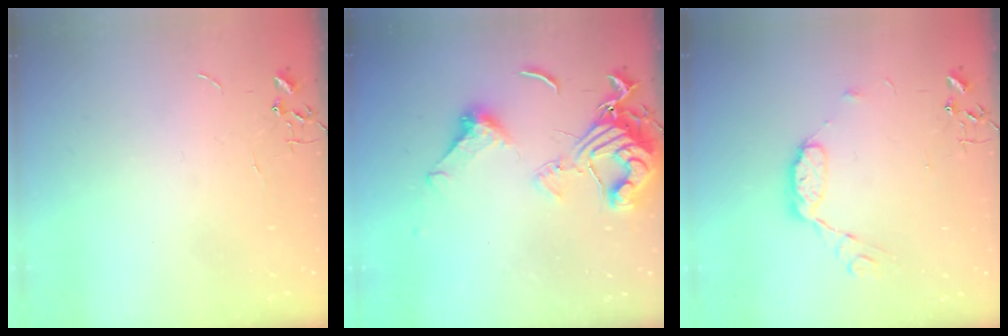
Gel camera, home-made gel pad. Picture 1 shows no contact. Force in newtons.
{"total": 15.7, "press": 15.6, "slide": 1.8}
{"total": 9.1, "press": 9.1, "slide": 0.6}